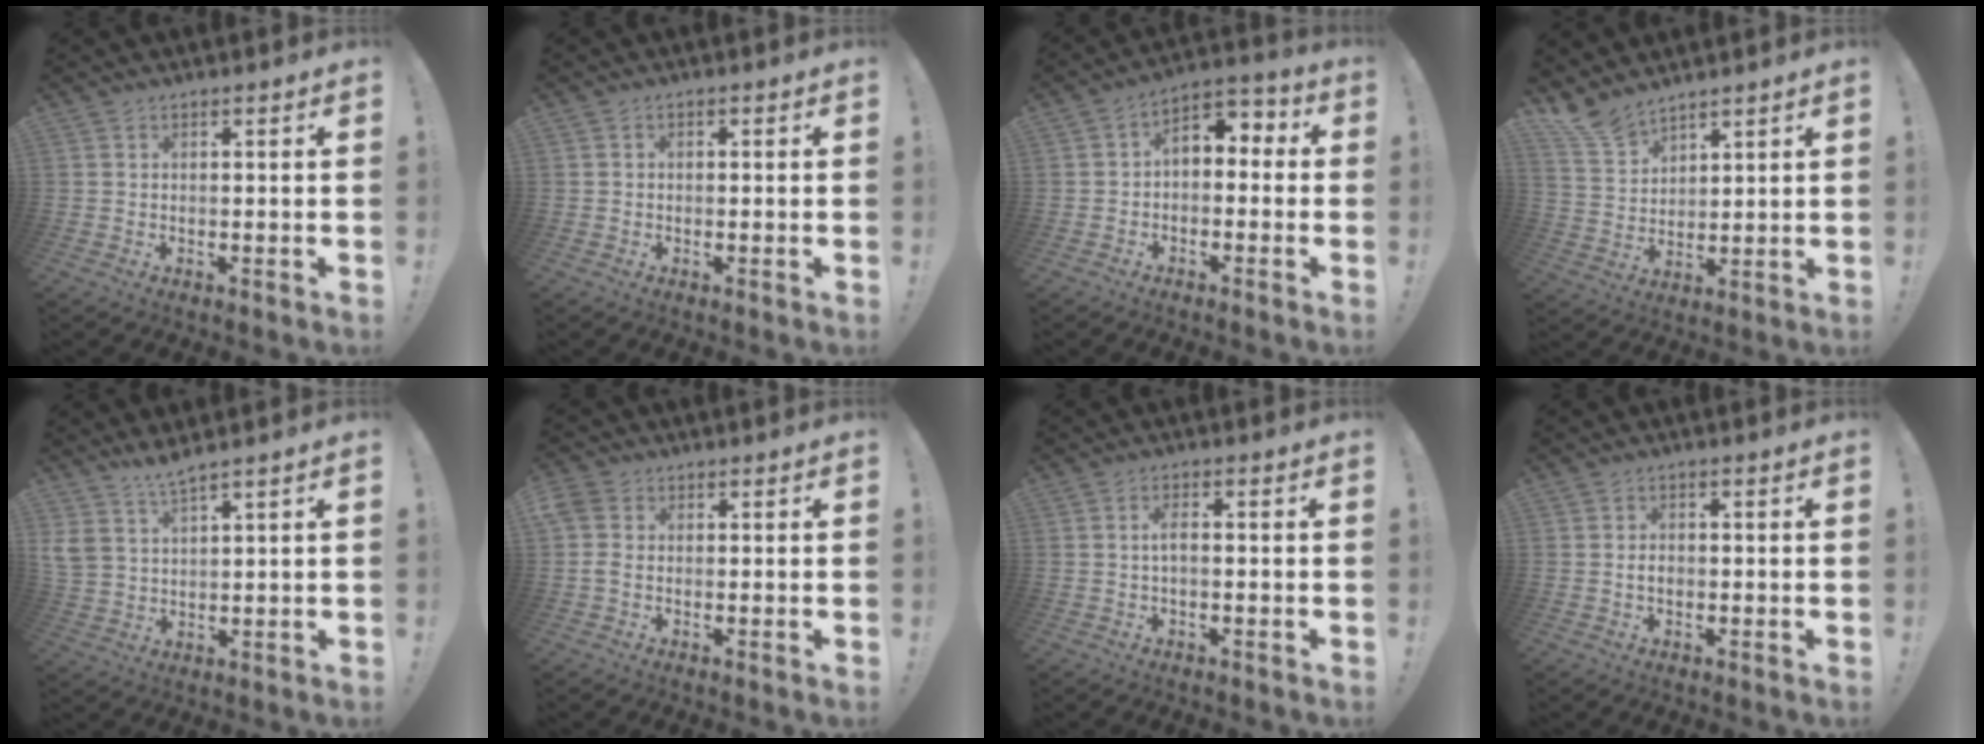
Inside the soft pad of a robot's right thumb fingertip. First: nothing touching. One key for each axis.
{"total": 1.0, "fx": -0.7, "fy": 0.6, "fz": 0.4, "tx": -0.006, "ty": 0.005, "tz": -0.013}
{"total": 4.3, "fx": -2.1, "fy": 3.0, "fz": 2.3, "tx": -0.028, "ty": 0.014, "tz": -0.038}
{"total": 8.2, "fx": 7.2, "fy": 3.1, "fz": 2.3, "tx": -0.056, "ty": -0.050, "tz": 0.141}
{"total": 5.7, "fx": 4.6, "fy": 1.3, "fz": 3.1, "tx": -0.061, "ty": -0.026, "tz": 0.090}
{"total": 4.1, "fx": -0.2, "fy": 3.1, "fz": 2.7, "tx": -0.063, "ty": 0.004, "tz": -0.003}
{"total": 3.1, "fx": -0.1, "fy": 1.1, "fz": 2.9, "tx": -0.053, "ty": 0.008, "tz": -0.002}
{"total": 2.0, "fx": -0.4, "fy": 1.3, "fz": 1.5, "tx": -0.018, "ty": 0.004, "tz": -0.008}